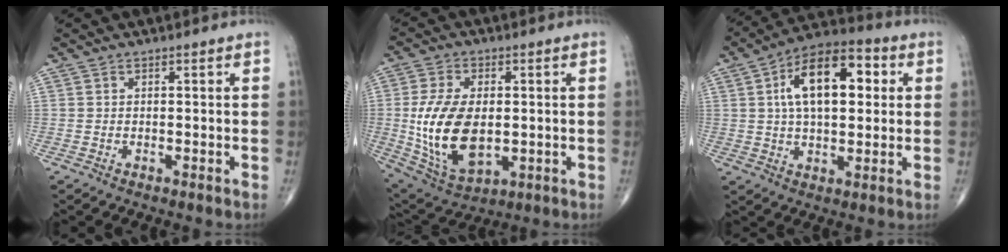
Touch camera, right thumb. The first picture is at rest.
{"total": 16.5, "force": [-0.7, 9.5, 13.4], "torque": [-0.255, -0.009, 0.006]}
{"total": 16.3, "force": [3.6, 8.4, 13.5], "torque": [-0.203, 0.019, 0.054]}